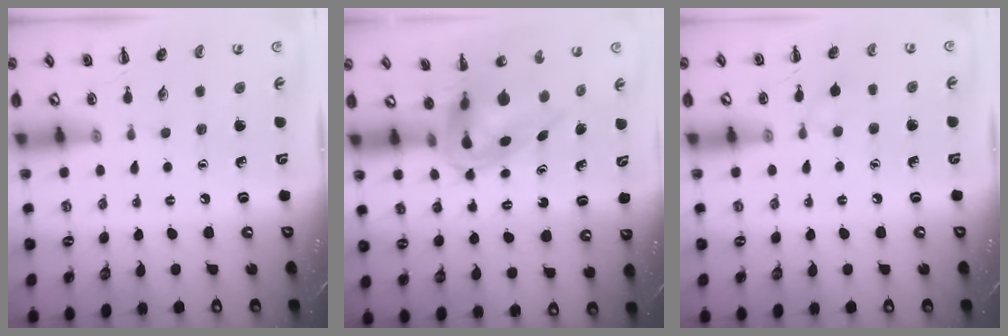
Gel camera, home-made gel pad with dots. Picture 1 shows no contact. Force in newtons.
{"total": 6.4, "press": 6.1, "slide": 1.9}
{"total": 5.2, "press": 4.8, "slide": 1.9}